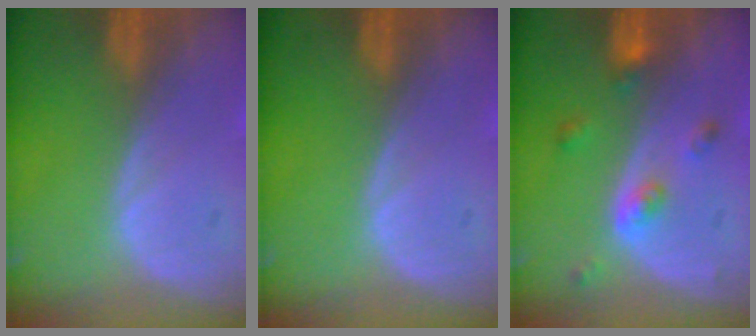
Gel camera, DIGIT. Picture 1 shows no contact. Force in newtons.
{"total": 0.0}
{"total": 4.3, "press": 3.9, "slide": 1.8}